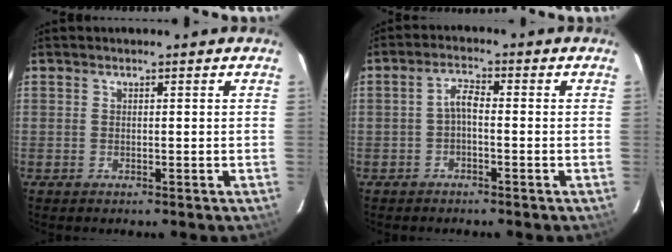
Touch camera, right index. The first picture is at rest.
{"total": 2.3, "force": [-0.8, 0.8, 2.0], "torque": [-0.043, 0.009, -0.017]}